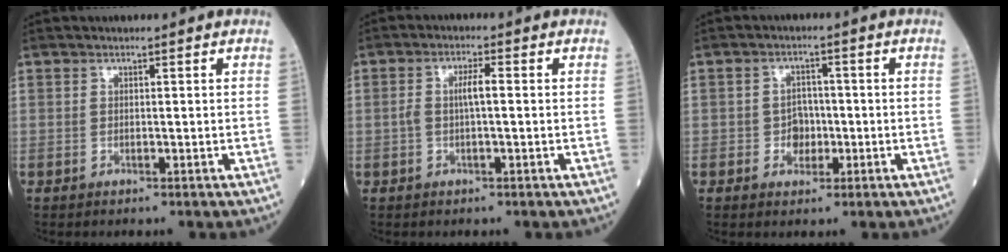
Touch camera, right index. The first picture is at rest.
{"total": 3.1, "force": [0.1, 0.6, 3.1], "torque": [-0.063, 0.010, 0.001]}
{"total": 3.4, "force": [-0.7, 2.7, 1.9], "torque": [-0.024, 0.007, -0.012]}